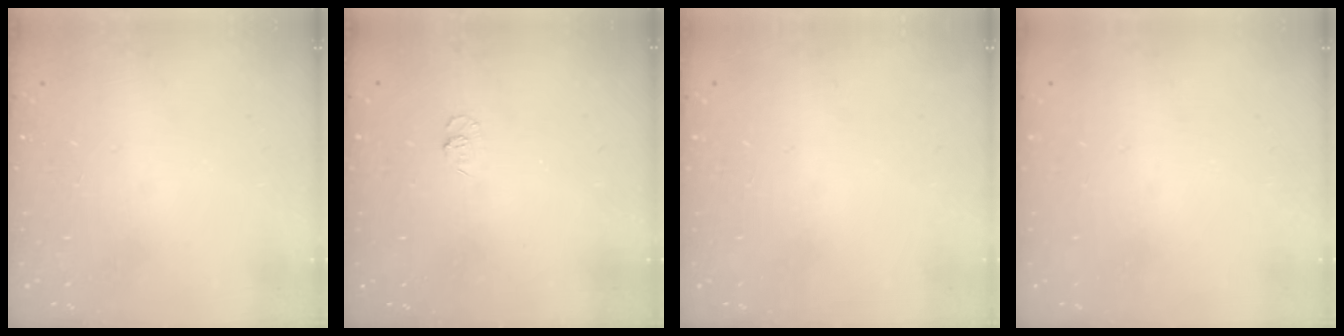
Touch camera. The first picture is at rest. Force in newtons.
{"total": 4.7, "press": 4.5, "slide": 1.0}
{"total": 0.0}
{"total": 0.0}